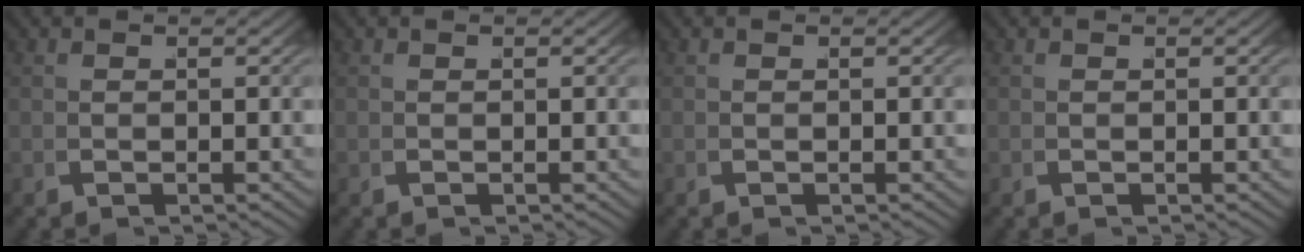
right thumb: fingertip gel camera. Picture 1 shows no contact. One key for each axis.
{"total": 0.0}
{"total": 0.0}
{"total": 0.0}